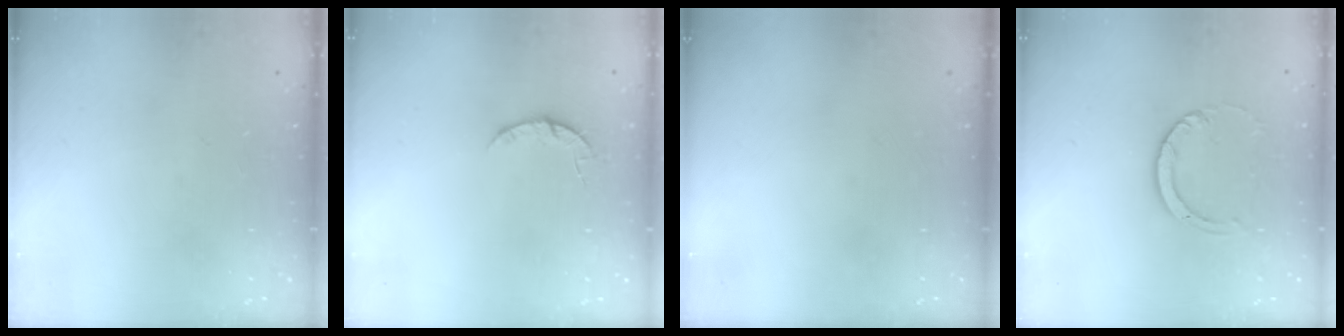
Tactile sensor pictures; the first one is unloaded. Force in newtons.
{"total": 3.5, "press": 3.4, "slide": 0.4}
{"total": 0.0}
{"total": 3.9, "press": 3.9, "slide": 0.4}